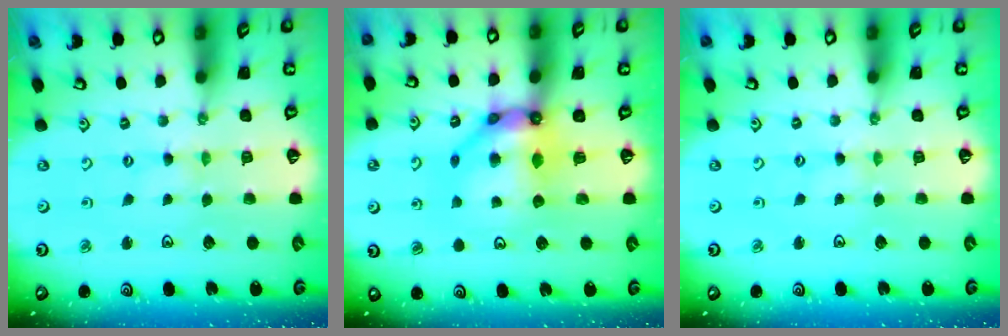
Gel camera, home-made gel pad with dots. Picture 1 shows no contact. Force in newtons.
{"total": 11.1, "press": 11.0, "slide": 1.4}
{"total": 0.6, "press": 0.5, "slide": 0.2}